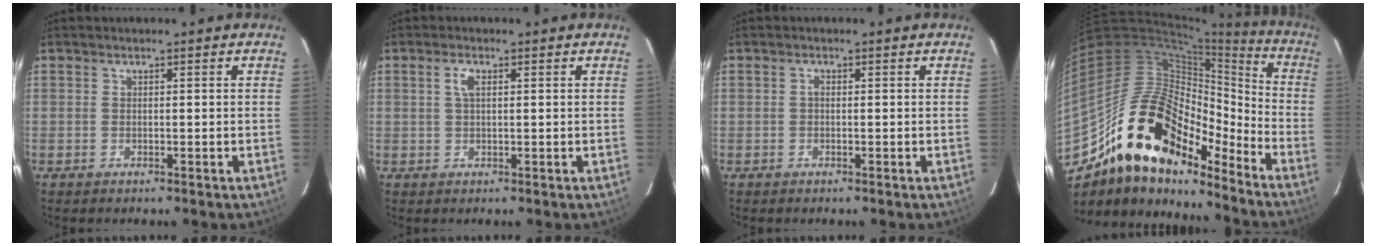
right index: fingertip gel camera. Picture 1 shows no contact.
{"total": 2.2, "force": [0.7, 1.0, 1.9], "torque": [-0.040, 0.006, 0.012]}
{"total": 0.6, "force": [-0.1, 0.4, 0.5], "torque": [-0.008, 0.005, -0.004]}
{"total": 22.0, "force": [-15.6, 9.1, 12.6], "torque": [-0.218, 0.001, -0.282]}